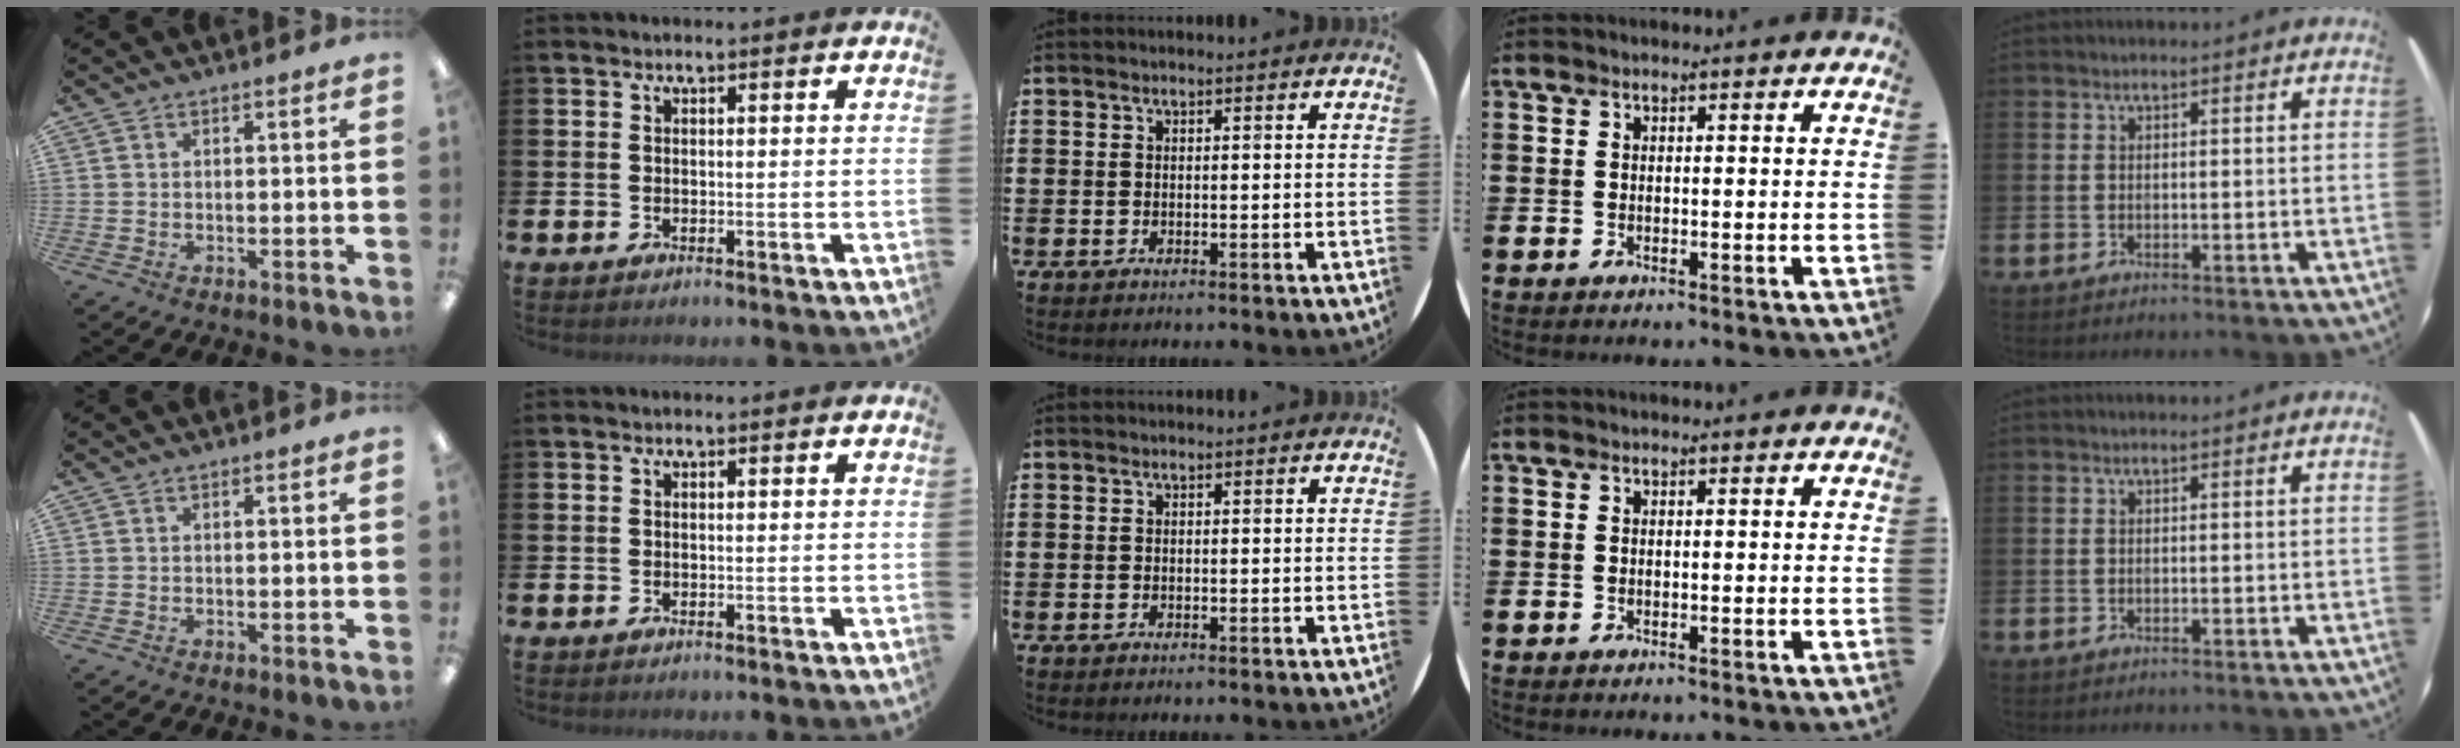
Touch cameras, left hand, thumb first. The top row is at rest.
{}